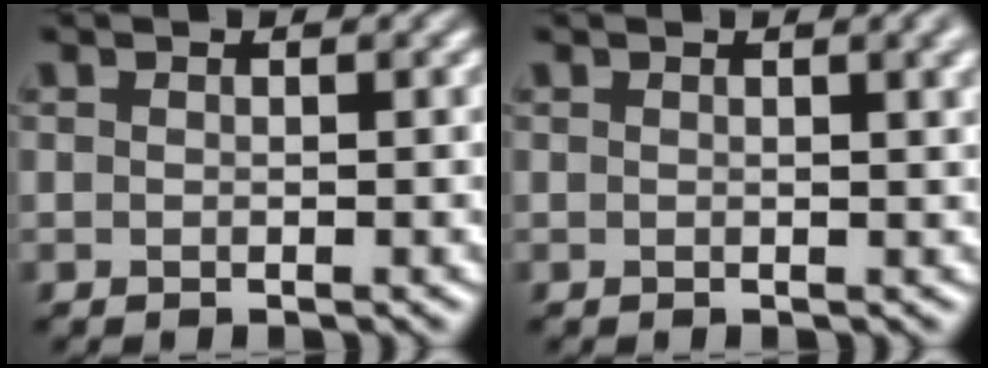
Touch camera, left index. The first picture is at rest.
{"total": 2.6, "force": [1.2, 0.9, 2.1], "torque": [-0.015, 0.007, 0.015]}